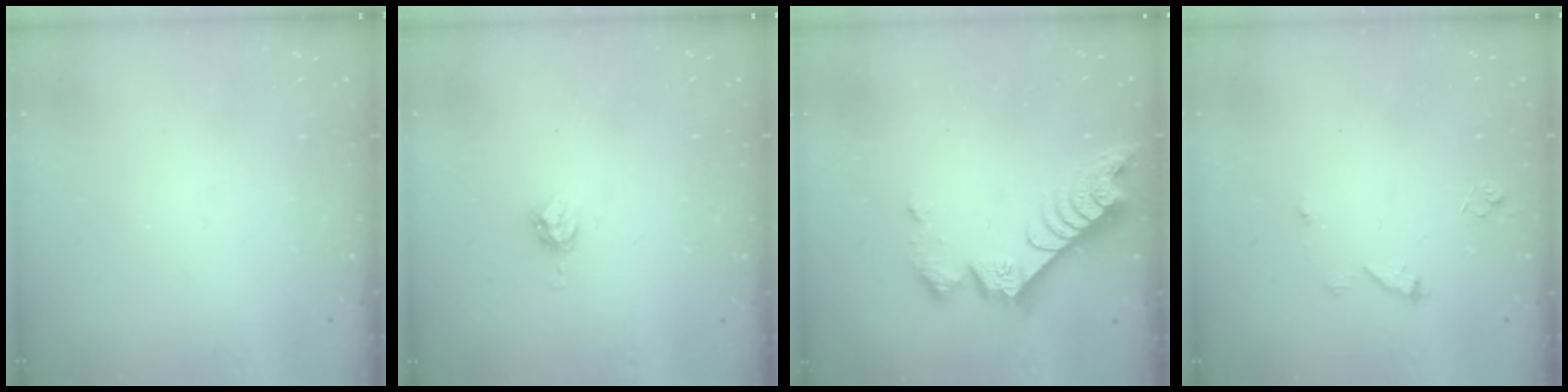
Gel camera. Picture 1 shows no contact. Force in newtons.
{"total": 4.5, "press": 4.5, "slide": 0.0}
{"total": 8.8, "press": 8.8, "slide": 0.8}
{"total": 7.0, "press": 7.0, "slide": 0.7}